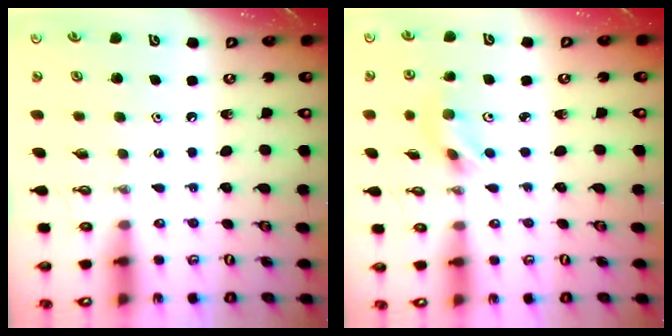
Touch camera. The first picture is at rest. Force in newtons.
{"total": 4.4, "press": 3.7, "slide": 2.4}